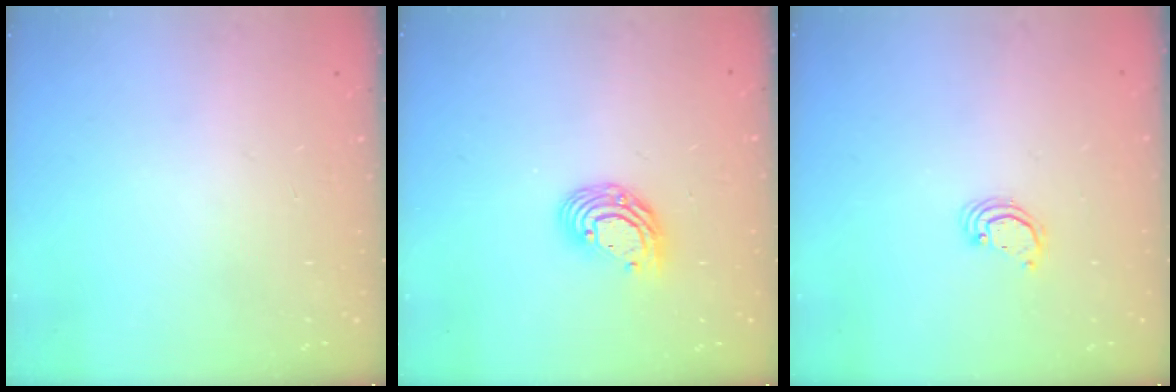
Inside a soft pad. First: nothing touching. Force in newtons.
{"total": 9.8, "press": 9.7, "slide": 1.7}
{"total": 2.2, "press": 2.2, "slide": 0.2}